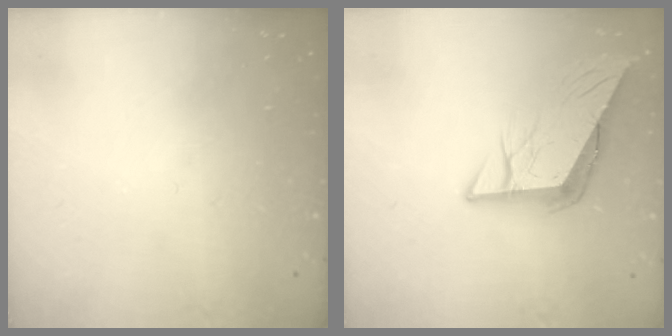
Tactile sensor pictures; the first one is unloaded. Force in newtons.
{"total": 9.2, "press": 9.1, "slide": 0.8}